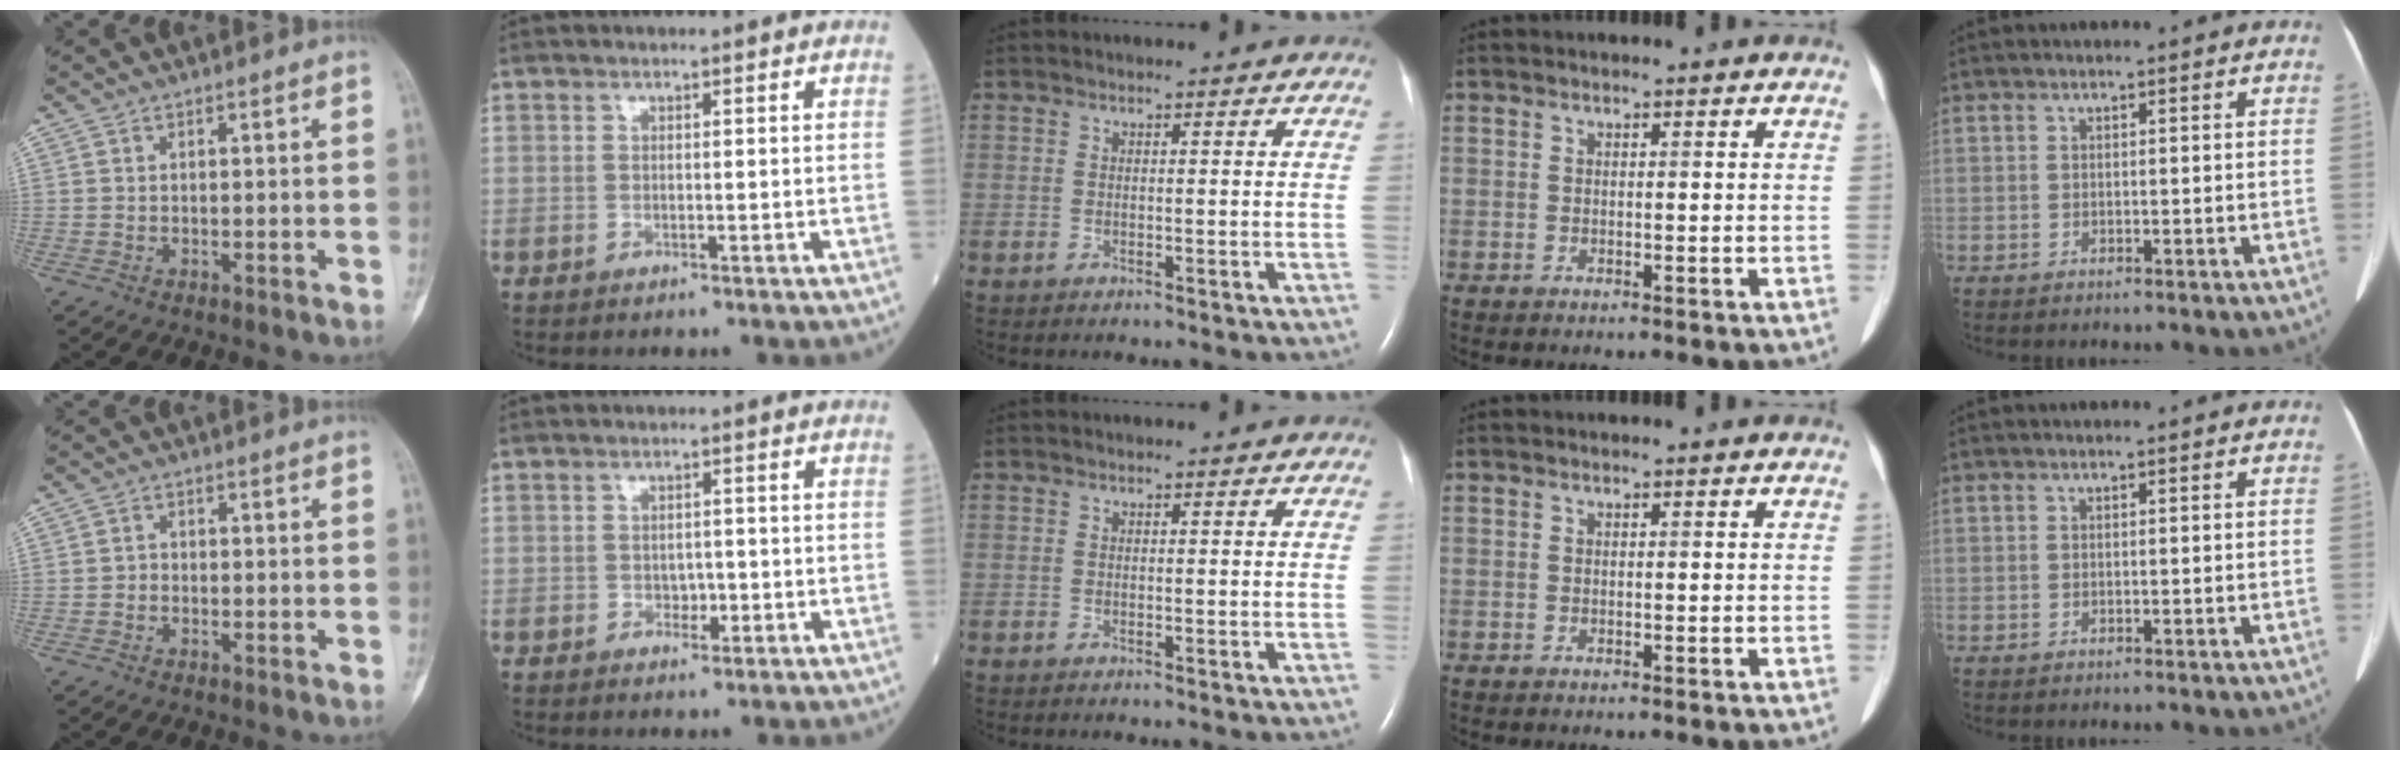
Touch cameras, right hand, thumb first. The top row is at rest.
{"thumb": {"total": 1.3, "force": [-0.4, 1.1, 0.5], "torque": [0.000, 0.006, -0.009]}, "index": {"total": 1.8, "force": [-0.6, 1.2, 1.2], "torque": [-0.014, 0.003, -0.006]}}